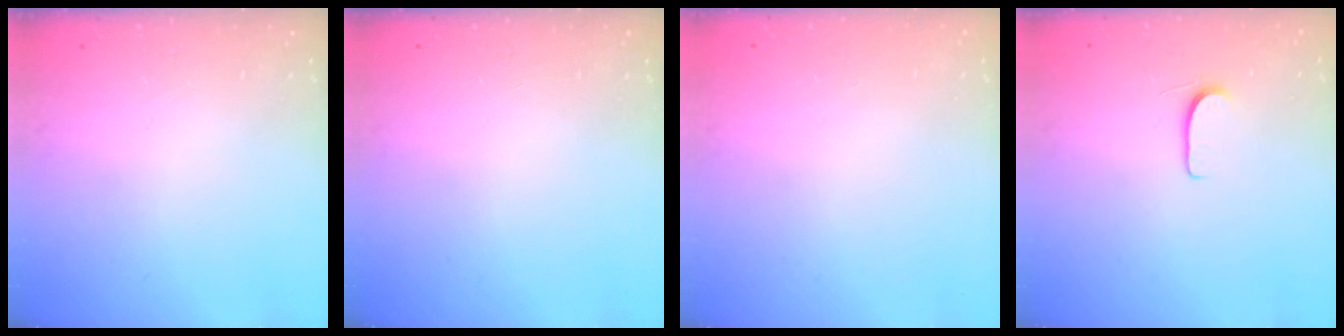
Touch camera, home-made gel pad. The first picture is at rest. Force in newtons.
{"total": 0.0}
{"total": 0.6, "press": 0.6, "slide": 0.1}
{"total": 5.0, "press": 5.0, "slide": 0.5}